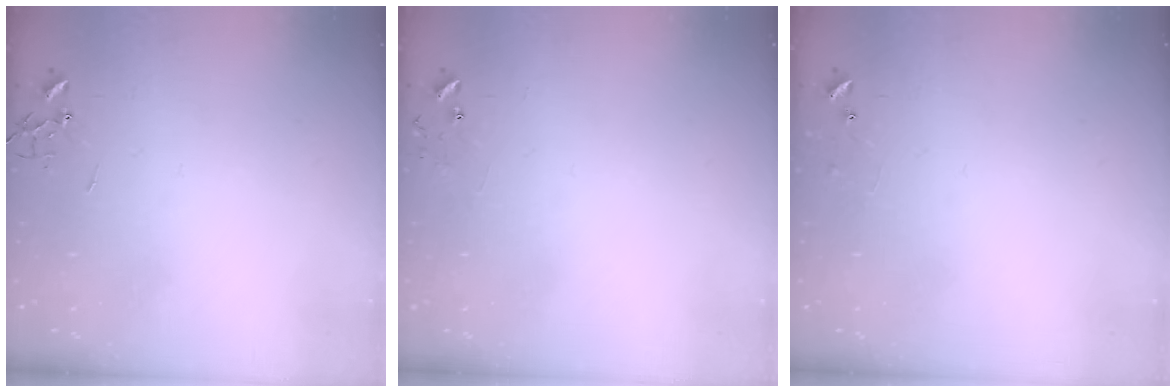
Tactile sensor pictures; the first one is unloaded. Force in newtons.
{"total": 7.0, "press": 7.0, "slide": 0.5}
{"total": 6.4, "press": 6.3, "slide": 0.5}